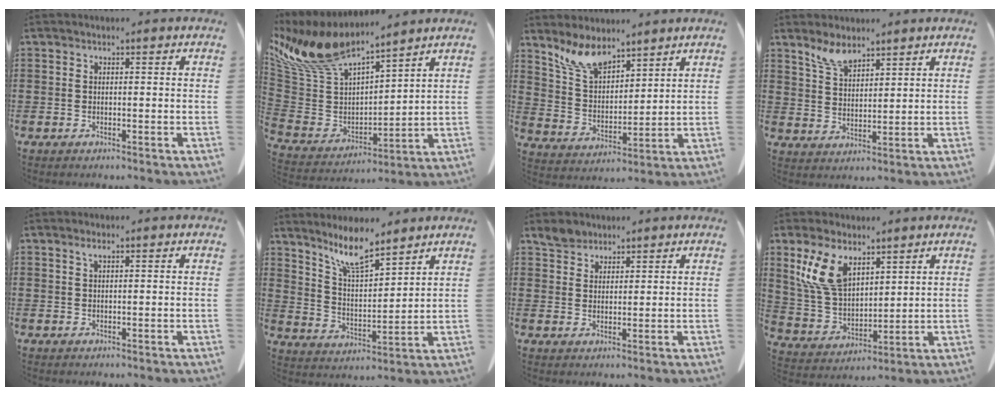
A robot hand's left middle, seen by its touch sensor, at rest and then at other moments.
{"total": 12.1, "force": [10.4, 3.6, 5.0], "torque": [-0.141, -0.058, 0.189]}
{"total": 8.2, "force": [6.9, 2.9, 3.5], "torque": [-0.093, -0.020, 0.133]}
{"total": 4.7, "force": [4.0, 1.5, 1.9], "torque": [-0.049, -0.009, 0.076]}
{"total": 0.9, "force": [0.4, 0.2, 0.8], "torque": [-0.017, 0.002, 0.006]}
{"total": 8.4, "force": [7.1, 1.3, 4.3], "torque": [-0.098, -0.030, 0.128]}
{"total": 3.0, "force": [2.4, 1.6, 0.5], "torque": [-0.019, 0.005, 0.047]}
{"total": 9.7, "force": [5.5, 5.2, 6.1], "torque": [-0.152, -0.003, 0.103]}